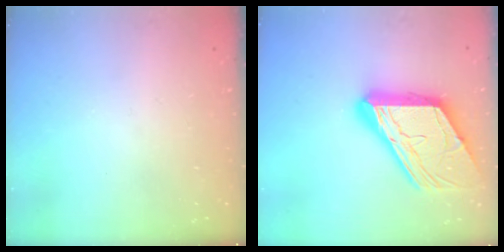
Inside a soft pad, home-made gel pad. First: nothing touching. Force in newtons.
{"total": 23.3, "press": 23.2, "slide": 2.2}